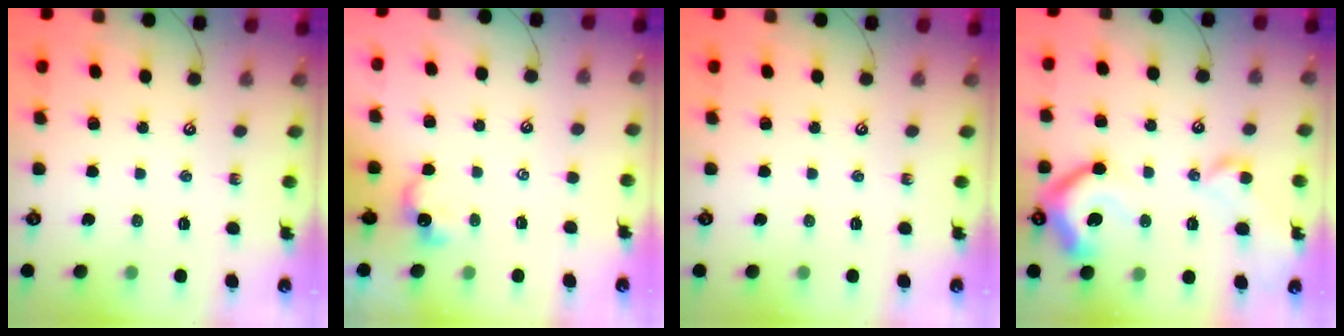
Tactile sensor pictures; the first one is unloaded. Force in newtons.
{"total": 2.8, "press": 2.8, "slide": 0.1}
{"total": 0.0}
{"total": 15.6, "press": 15.5, "slide": 1.8}